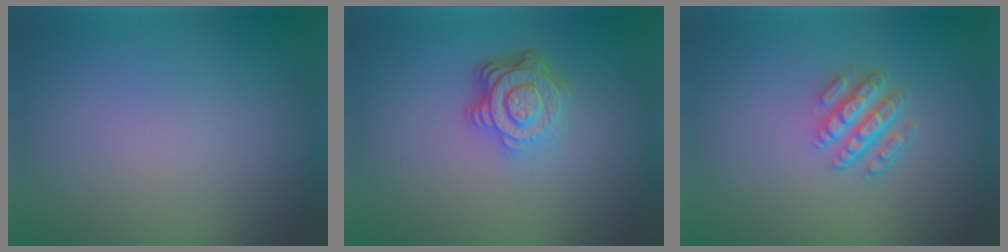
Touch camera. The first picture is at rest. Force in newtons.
{"total": 4.6, "press": 3.4, "slide": 3.2}
{"total": 4.3, "press": 3.2, "slide": 2.9}